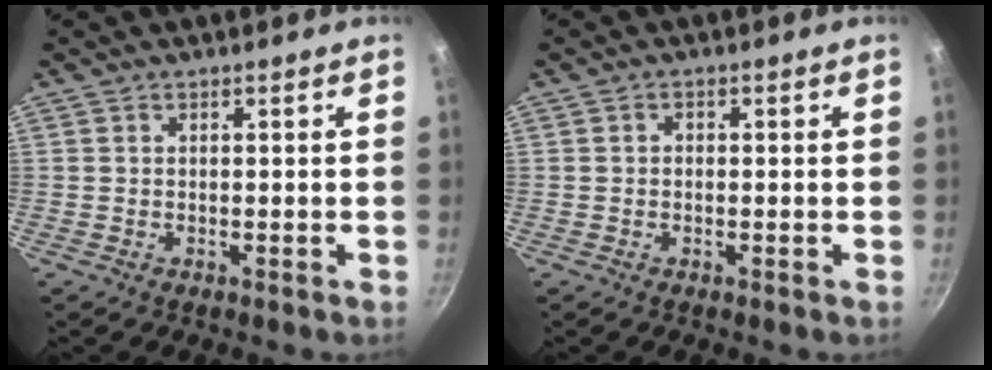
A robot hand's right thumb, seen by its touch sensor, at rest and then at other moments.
{"total": 1.0, "force": [-0.1, 0.9, 0.5], "torque": [-0.007, 0.006, -0.002]}